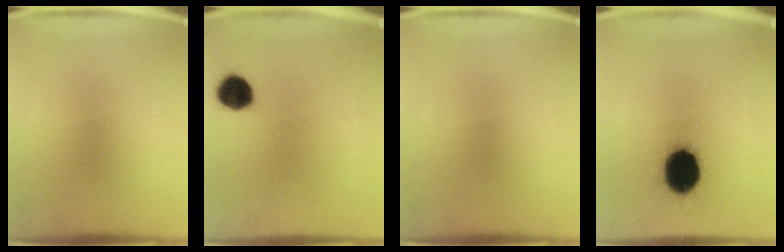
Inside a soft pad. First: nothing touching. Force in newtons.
{"total": 6.9}
{"total": 0.0}
{"total": 15.1}